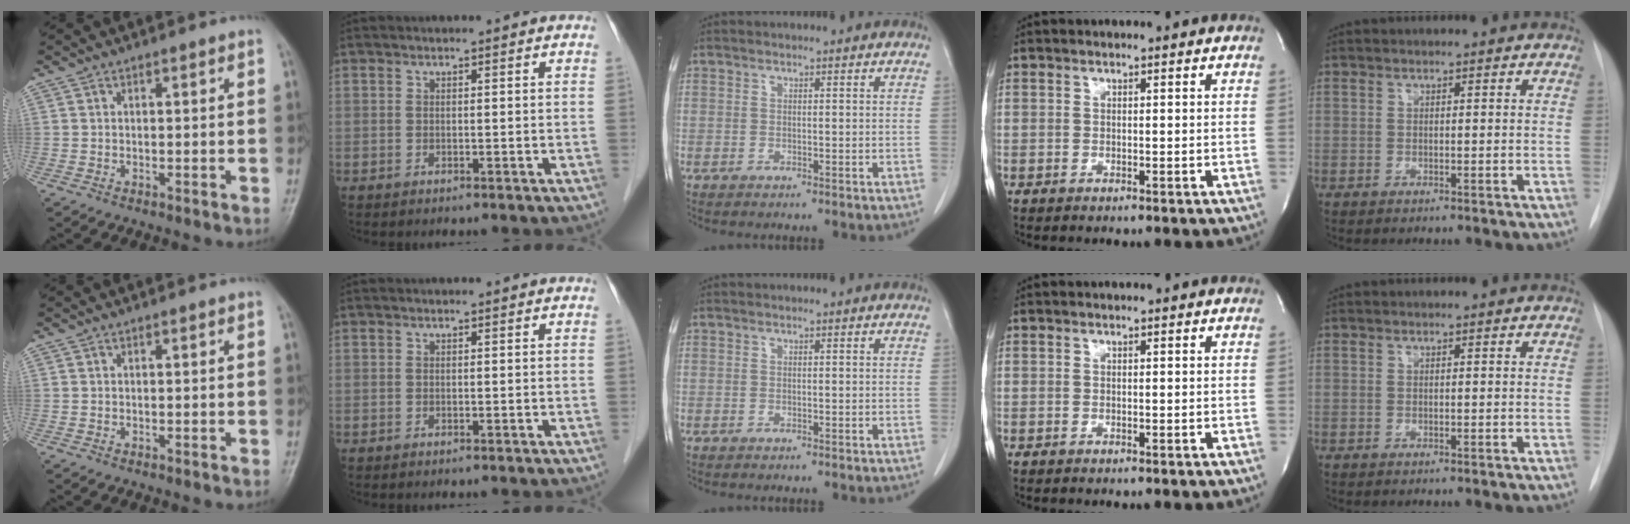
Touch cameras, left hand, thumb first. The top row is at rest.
{}